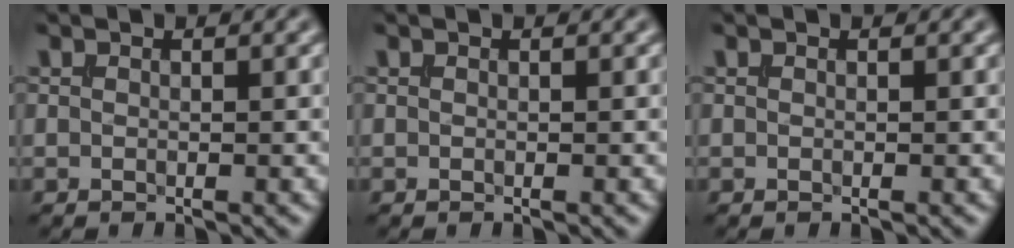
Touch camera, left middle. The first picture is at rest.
{"total": 0.0}
{"total": 0.0}